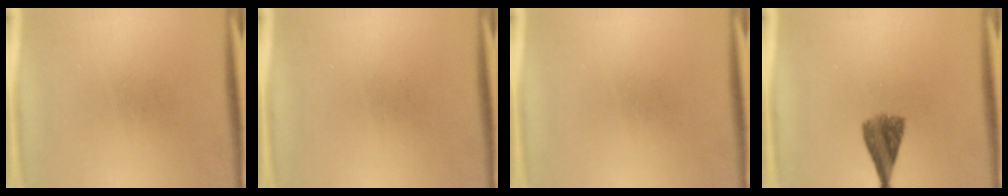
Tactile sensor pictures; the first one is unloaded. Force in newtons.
{"total": 0.0}
{"total": 0.0}
{"total": 5.4}